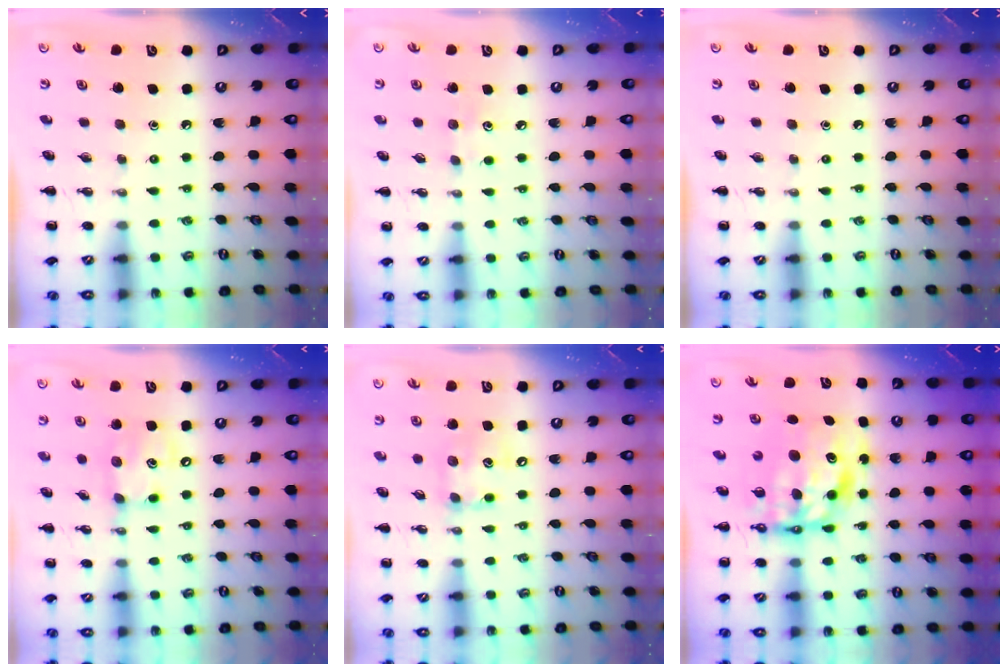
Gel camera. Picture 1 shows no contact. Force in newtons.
{"total": 4.2, "press": 4.1, "slide": 1.1}
{"total": 0.0}
{"total": 9.6, "press": 9.4, "slide": 1.6}
{"total": 9.7, "press": 9.7, "slide": 1.1}
{"total": 10.4, "press": 10.0, "slide": 2.8}